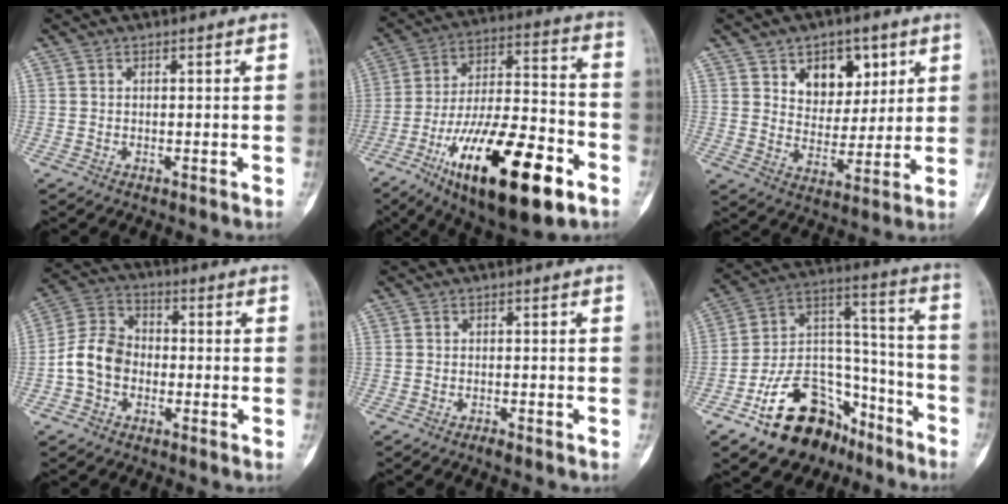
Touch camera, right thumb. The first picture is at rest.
{"total": 26.4, "force": [-12.4, 9.2, 21.4], "torque": [-0.359, 0.060, -0.197]}
{"total": 10.5, "force": [4.8, 7.2, 5.9], "torque": [-0.043, -0.024, 0.079]}
{"total": 8.7, "force": [-2.1, 6.8, 5.1], "torque": [-0.086, 0.035, -0.054]}
{"total": 1.0, "force": [-0.8, 0.2, 0.5], "torque": [-0.012, 0.005, -0.015]}
{"total": 22.1, "force": [-13.3, 13.2, 11.7], "torque": [-0.139, 0.112, -0.213]}